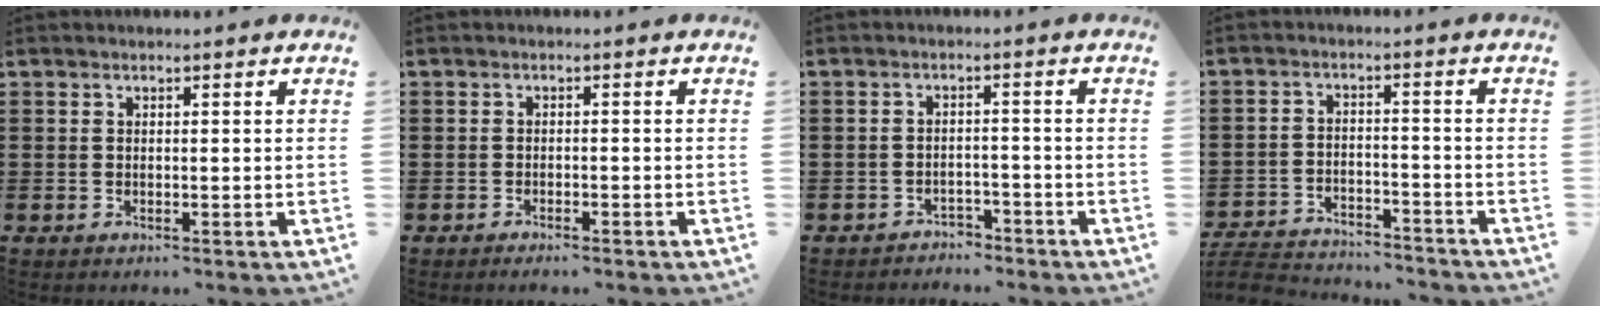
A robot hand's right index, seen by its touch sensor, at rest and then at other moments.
{"total": 1.0, "force": [-0.9, 0.0, 0.3], "torque": [-0.008, -0.001, -0.018]}
{"total": 2.4, "force": [-2.3, 0.6, 0.0], "torque": [-0.008, 0.001, -0.050]}
{"total": 5.0, "force": [-5.0, 0.5, 0.7], "torque": [-0.026, 0.001, -0.103]}